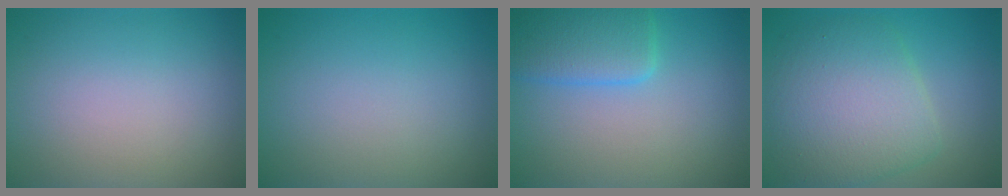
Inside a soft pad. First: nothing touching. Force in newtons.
{"total": 0.0}
{"total": 4.5, "press": 4.5, "slide": 0.1}
{"total": 7.1, "press": 7.1, "slide": 0.2}